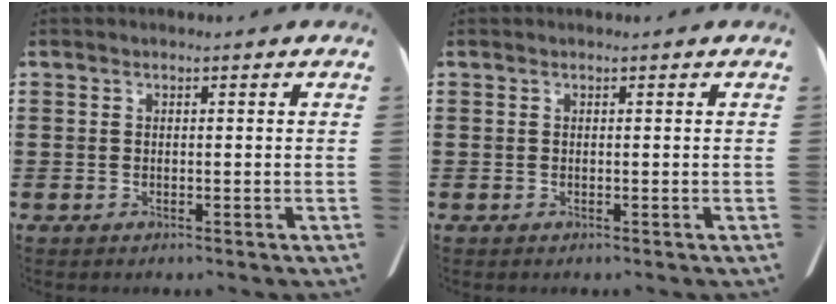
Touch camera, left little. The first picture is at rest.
{"total": 0.0}